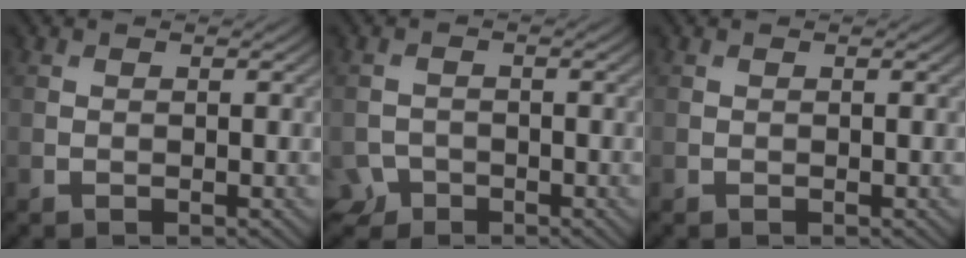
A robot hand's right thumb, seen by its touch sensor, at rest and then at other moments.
{"total": 2.5, "force": [-1.8, 1.6, 0.6], "torque": [-0.012, -0.006, -0.042]}
{"total": 0.0}